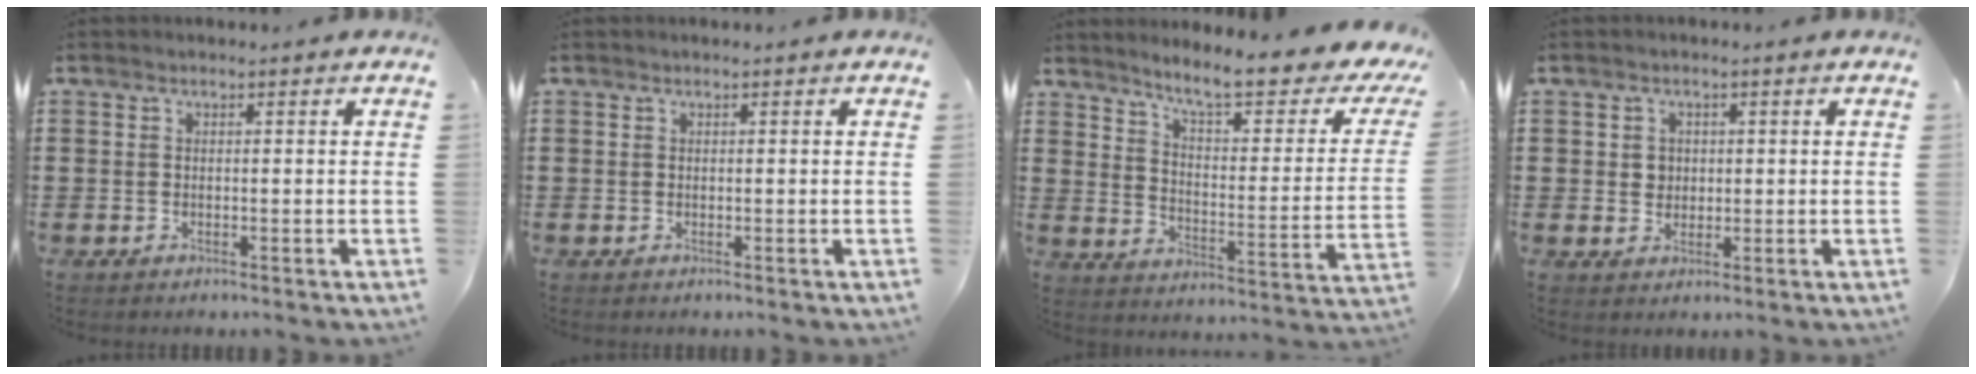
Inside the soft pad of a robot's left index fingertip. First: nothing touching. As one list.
[{"total": 0.0}, {"total": 8.2, "force": [6.6, 0.2, 4.8], "torque": [-0.112, -0.048, 0.106]}, {"total": 2.1, "force": [0.5, 2.0, 0.5], "torque": [-0.018, 0.011, 0.007]}]